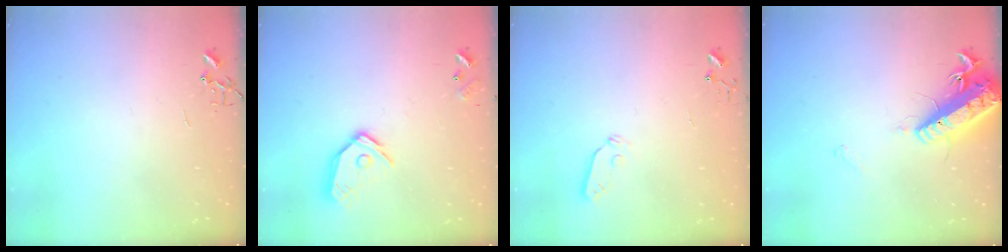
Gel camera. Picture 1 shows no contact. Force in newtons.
{"total": 12.1, "press": 12.0, "slide": 1.5}
{"total": 3.6, "press": 3.6, "slide": 0.5}
{"total": 16.3, "press": 15.9, "slide": 3.8}